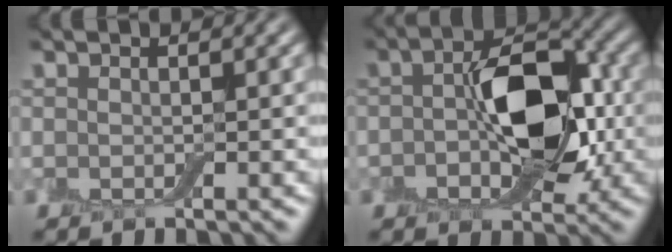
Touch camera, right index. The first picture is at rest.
{"total": 9.0, "force": [-0.5, 5.3, 7.2], "torque": [-0.115, 0.006, -0.015]}